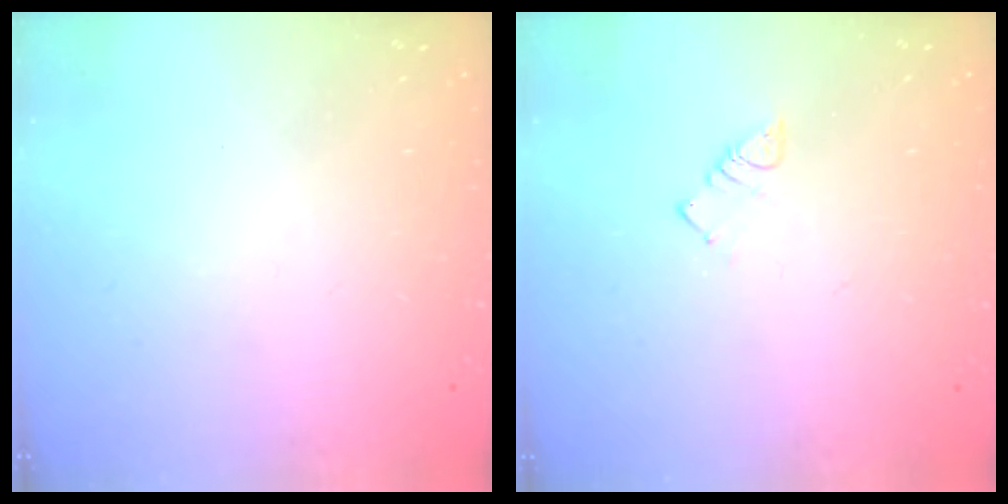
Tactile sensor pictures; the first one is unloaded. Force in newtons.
{"total": 2.8, "press": 2.8, "slide": 0.3}